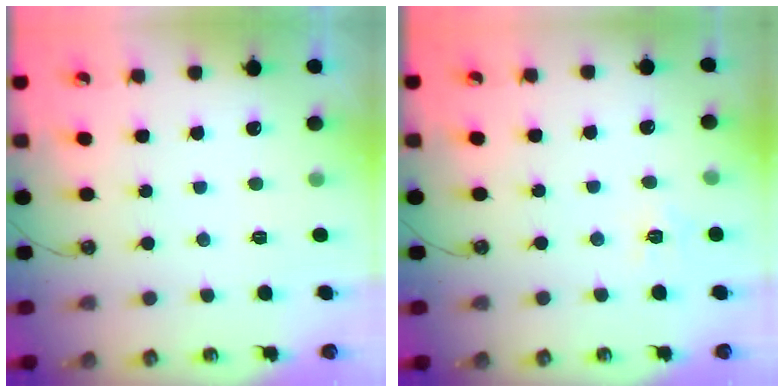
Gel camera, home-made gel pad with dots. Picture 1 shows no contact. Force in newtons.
{"total": 7.0, "press": 6.9, "slide": 0.7}